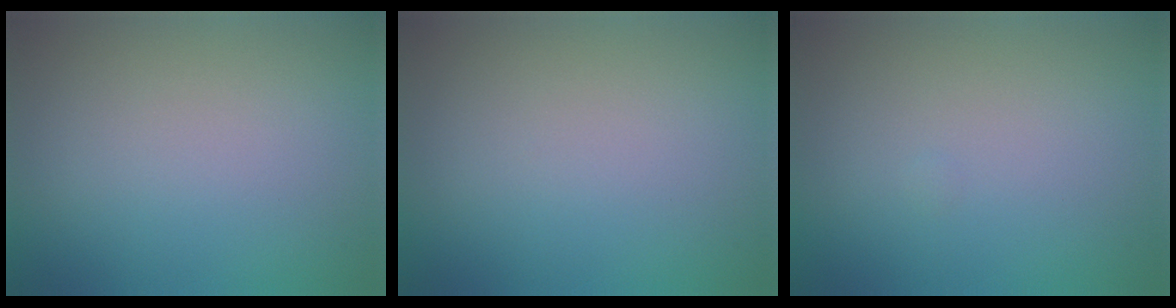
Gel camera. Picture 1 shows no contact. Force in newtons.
{"total": 0.0}
{"total": 0.0}